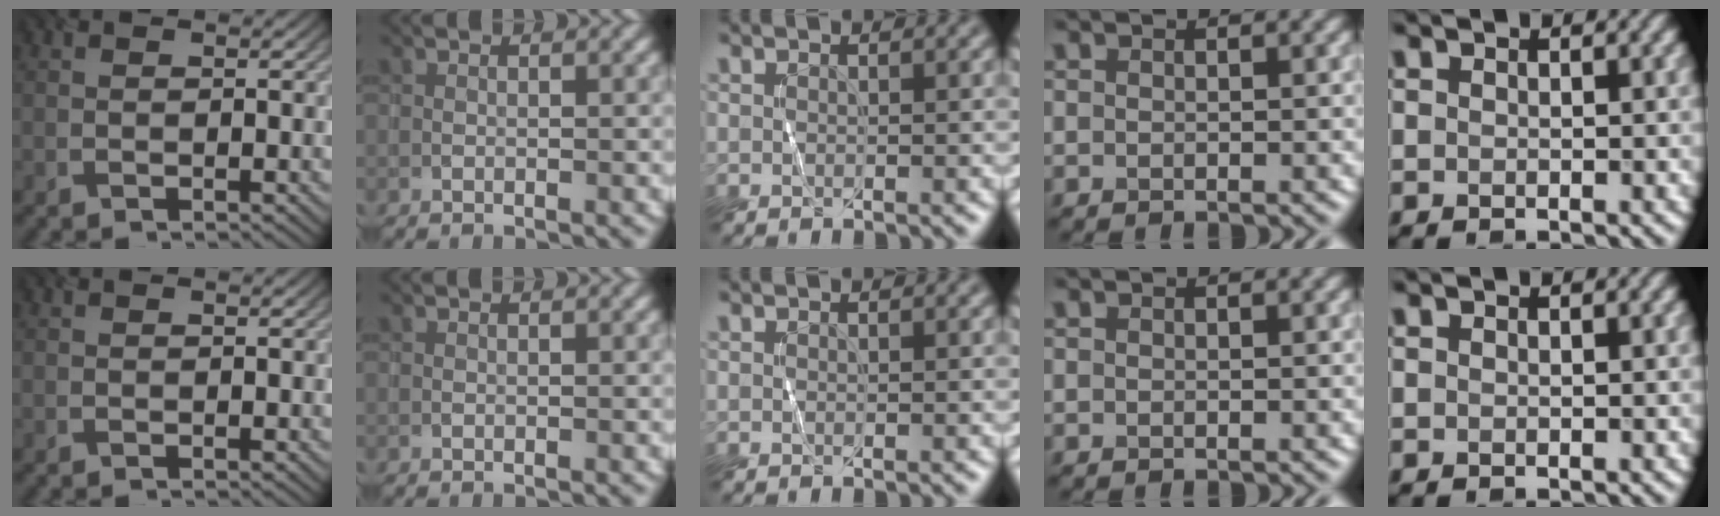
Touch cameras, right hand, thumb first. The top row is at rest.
{}